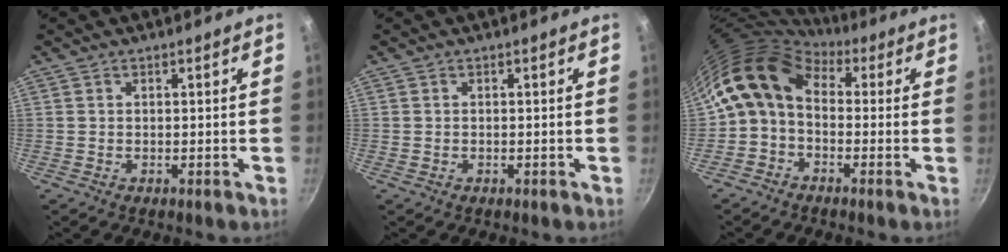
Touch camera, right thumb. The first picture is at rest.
{"total": 0.0}
{"total": 9.9, "force": [1.0, 7.1, 6.8], "torque": [-0.112, 0.026, -0.007]}